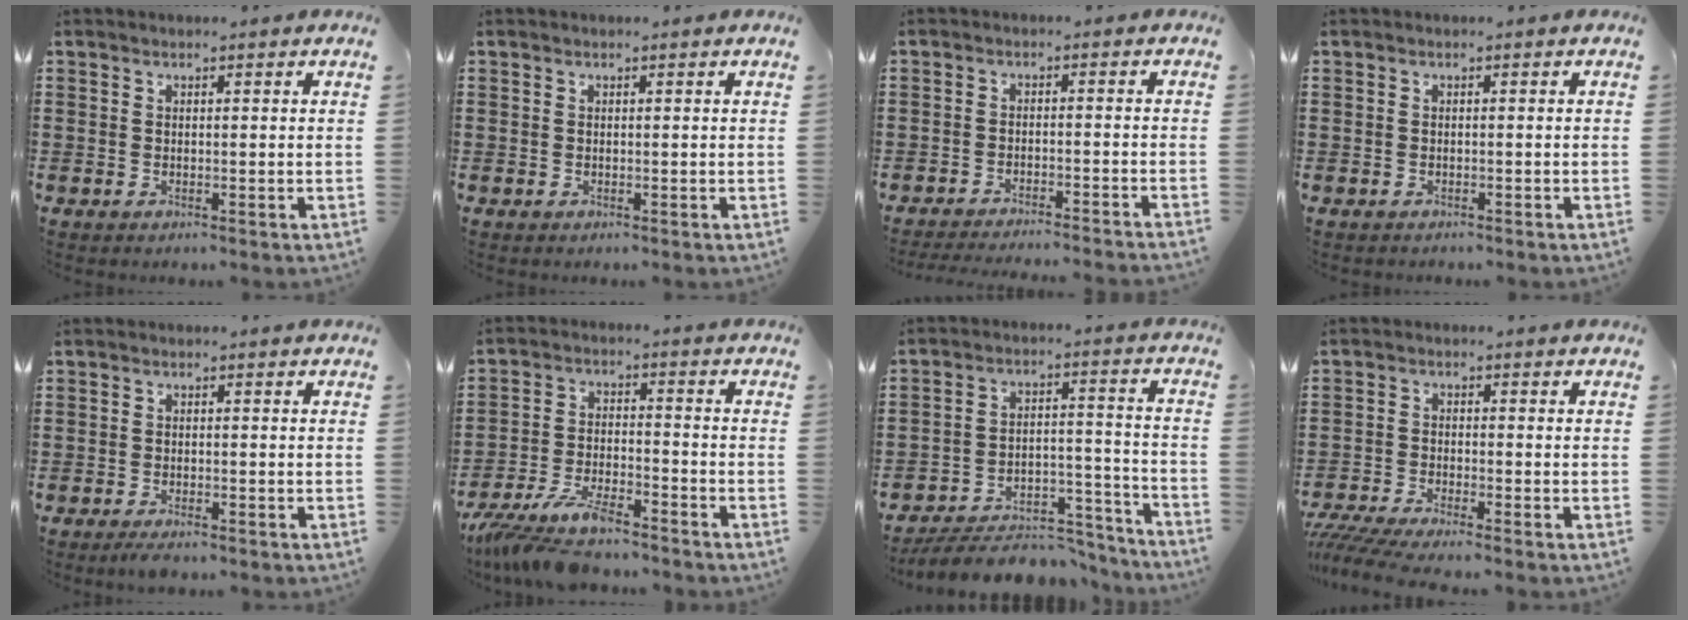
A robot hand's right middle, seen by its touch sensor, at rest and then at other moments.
{"total": 0.0}
{"total": 3.2, "force": [-3.1, -0.3, 0.5], "torque": [-0.009, -0.002, -0.064]}
{"total": 0.7, "force": [-0.6, 0.4, -0.2], "torque": [0.002, 0.004, -0.014]}
{"total": 1.2, "force": [-1.0, 0.2, 0.6], "torque": [-0.014, -0.005, -0.018]}
{"total": 8.2, "force": [-7.4, 1.1, 3.5], "torque": [-0.087, -0.005, -0.147]}
{"total": 7.7, "force": [-7.1, 1.8, 2.4], "torque": [-0.027, 0.026, -0.133]}
{"total": 4.0, "force": [-3.8, 0.2, 1.3], "torque": [-0.037, -0.010, -0.079]}